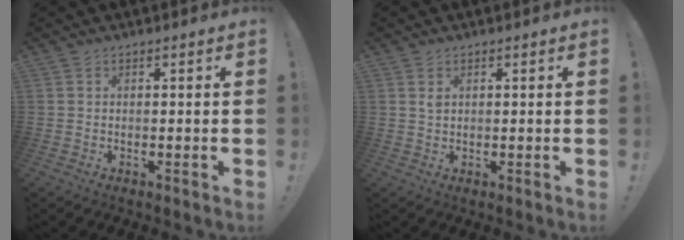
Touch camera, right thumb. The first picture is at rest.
{"total": 1.3, "force": [0.7, 0.7, 0.7], "torque": [-0.009, -0.002, 0.013]}